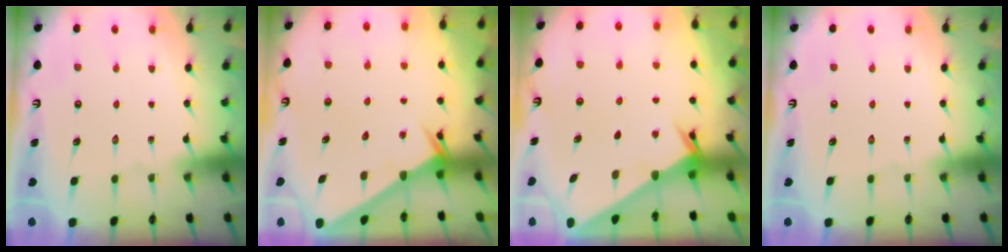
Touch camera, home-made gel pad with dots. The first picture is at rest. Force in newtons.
{"total": 2.6, "press": 2.6, "slide": 0.0}
{"total": 2.5, "press": 2.5, "slide": 0.2}
{"total": 0.0}